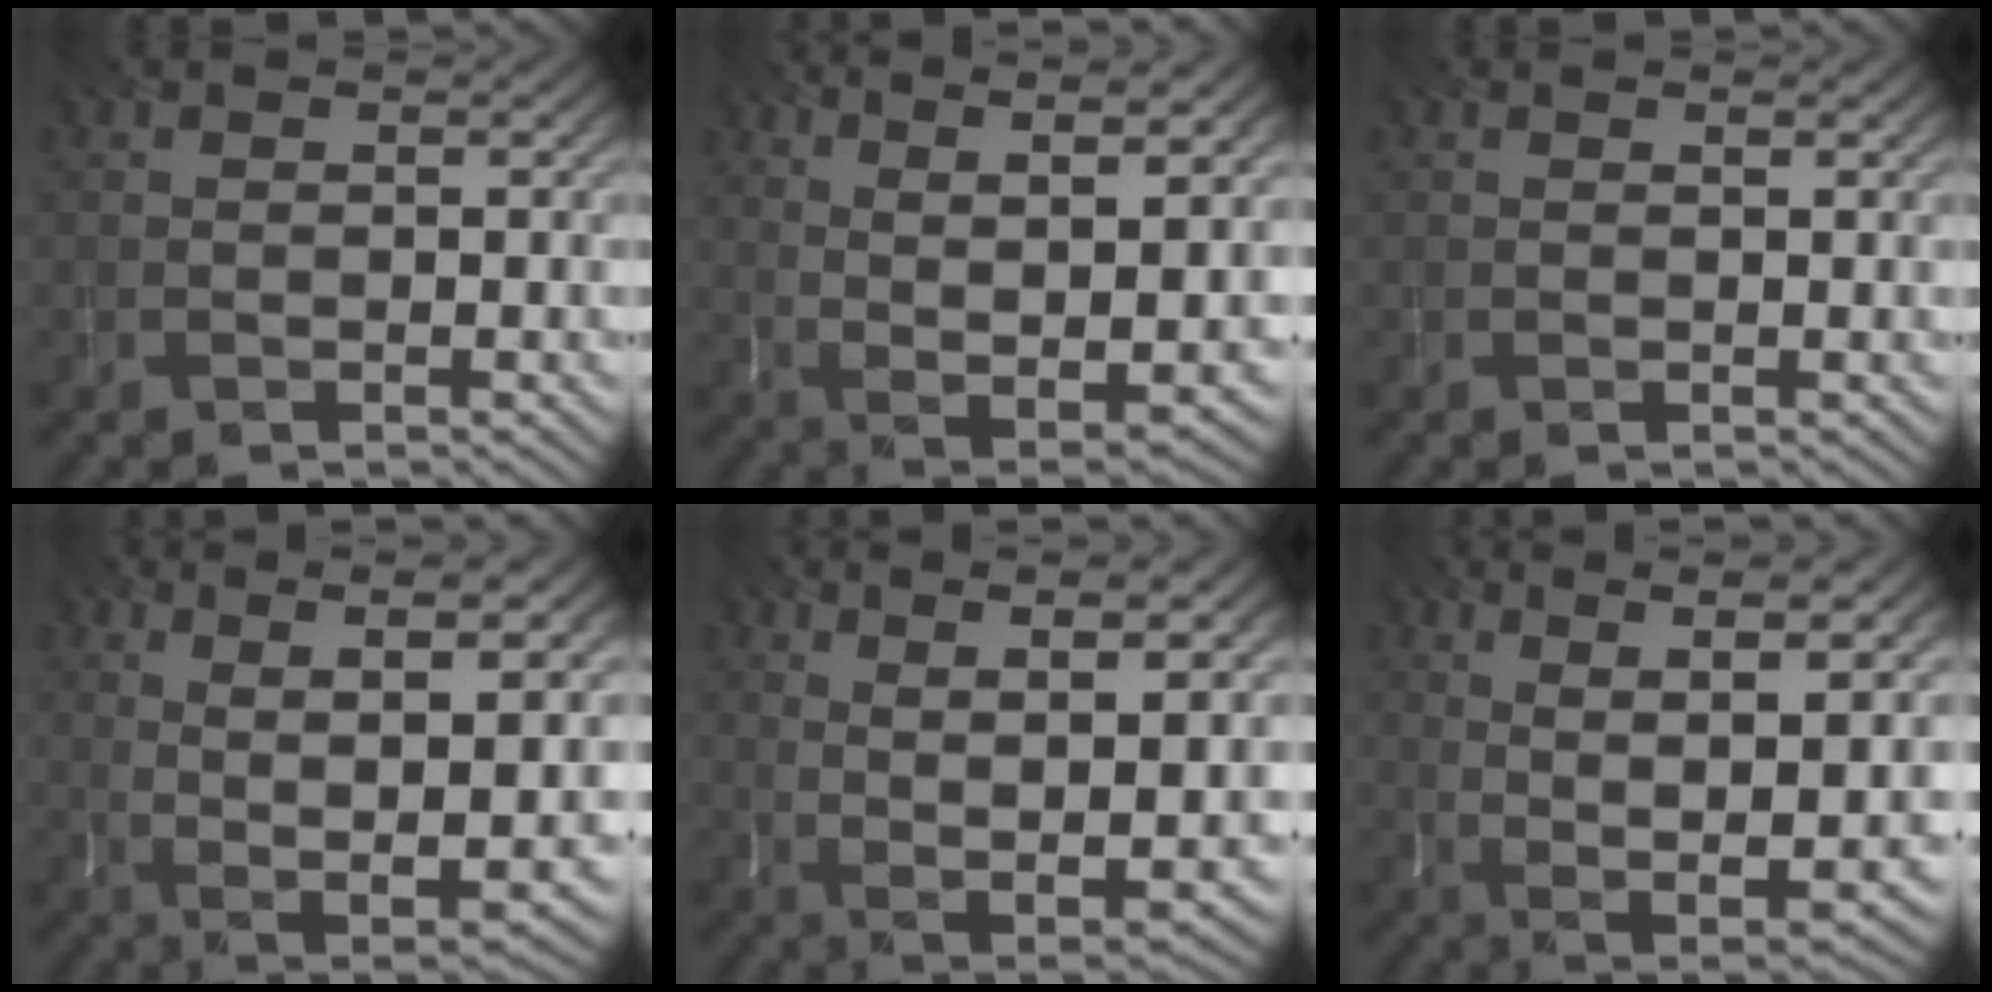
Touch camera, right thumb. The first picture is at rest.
{"total": 11.7, "force": [5.2, 3.4, 9.9], "torque": [-0.191, 0.010, 0.092]}
{"total": 0.6, "force": [0.5, -0.1, 0.3], "torque": [-0.006, -0.004, 0.011]}
{"total": 10.6, "force": [1.9, 2.9, 10.0], "torque": [-0.186, 0.003, 0.048]}
{"total": 10.7, "force": [3.4, 2.9, 9.7], "torque": [-0.184, 0.007, 0.065]}
{"total": 10.6, "force": [2.3, 2.8, 9.9], "torque": [-0.186, 0.006, 0.053]}